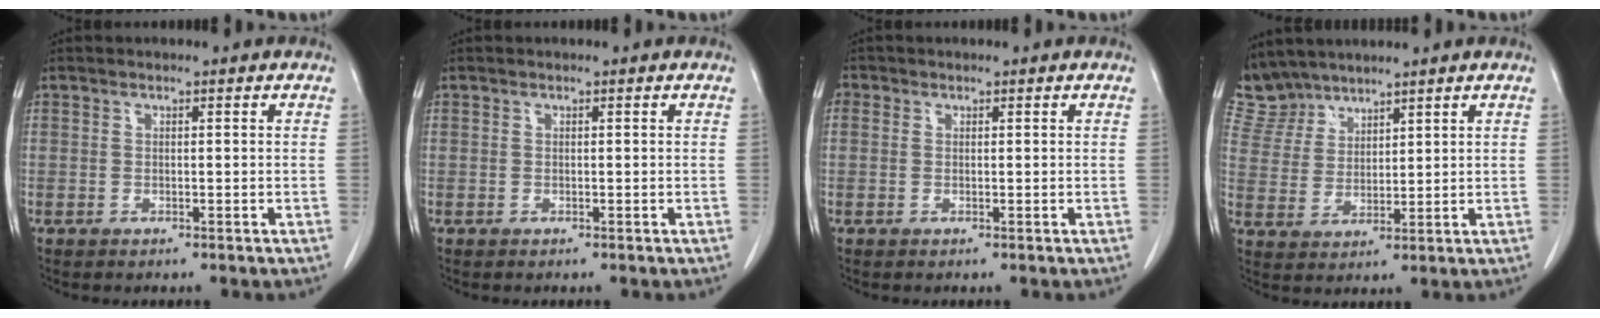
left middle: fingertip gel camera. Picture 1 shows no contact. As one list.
[{"total": 0.0}, {"total": 1.4, "force": [0.5, 1.2, 0.4], "torque": [-0.004, 0.006, 0.007]}, {"total": 6.3, "force": [6.0, 1.9, -0.3], "torque": [-0.007, 0.006, 0.136]}]